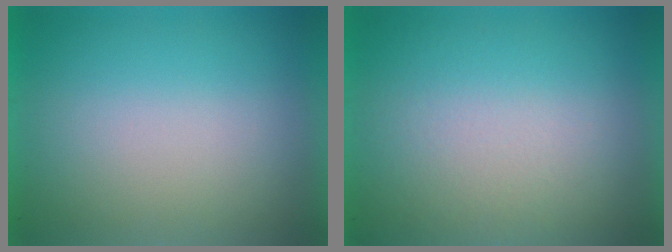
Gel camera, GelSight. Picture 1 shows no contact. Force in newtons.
{"total": 2.7}